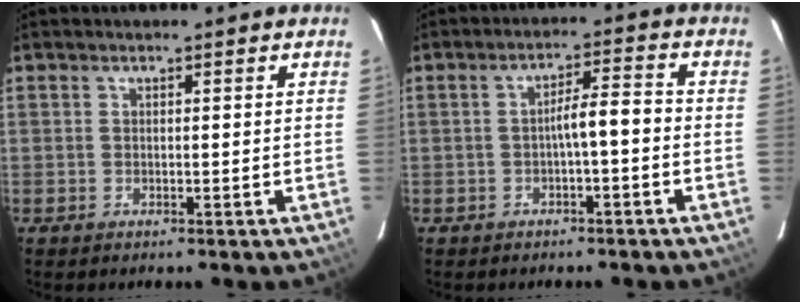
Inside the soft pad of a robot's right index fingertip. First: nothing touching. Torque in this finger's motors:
{"motor_torque": [0.68, 0.06, 0.37, 0.09]}